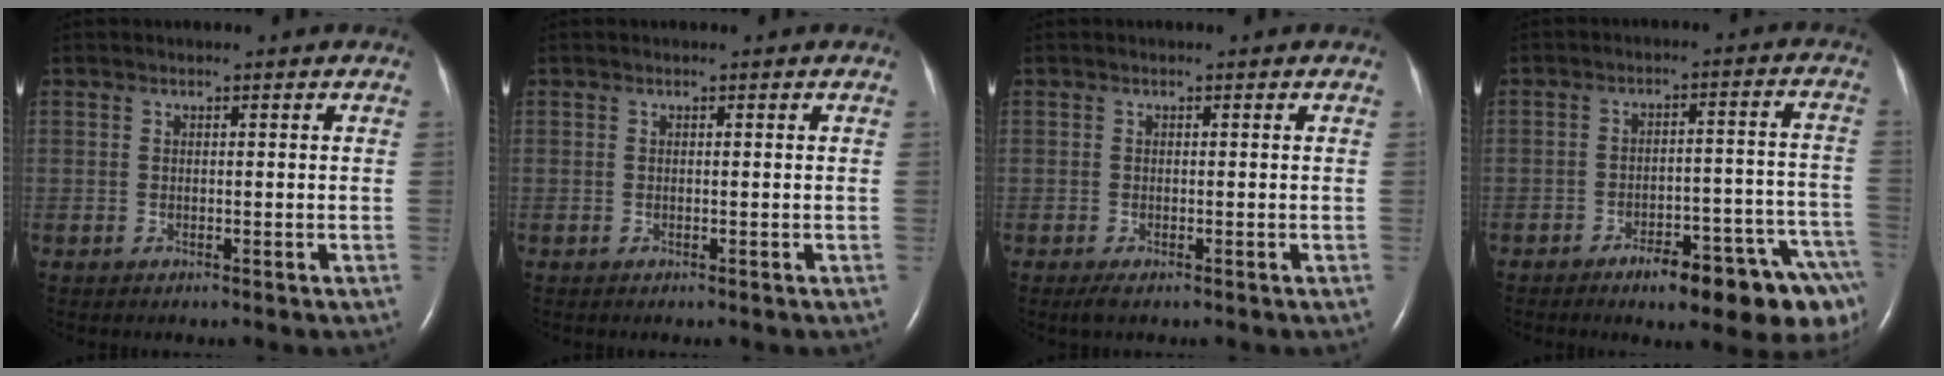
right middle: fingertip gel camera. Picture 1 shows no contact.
{"total": 0.0}
{"total": 1.3, "force": [-0.8, 0.3, 1.0], "torque": [-0.023, -0.005, -0.012]}
{"total": 15.5, "force": [-10.9, 2.9, 10.7], "torque": [-0.057, 0.037, -0.141]}